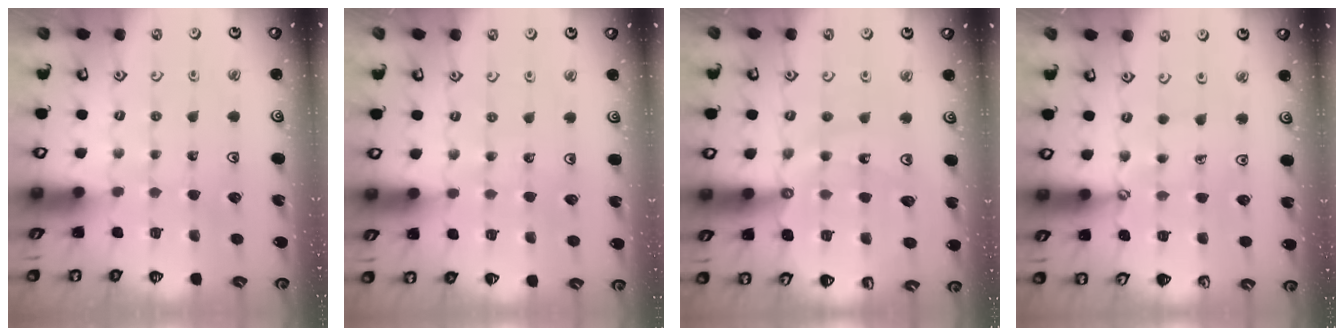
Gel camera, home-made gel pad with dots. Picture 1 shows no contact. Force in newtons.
{"total": 4.2, "press": 4.2, "slide": 0.5}
{"total": 12.9, "press": 12.8, "slide": 1.6}
{"total": 0.6, "press": 0.6, "slide": 0.1}